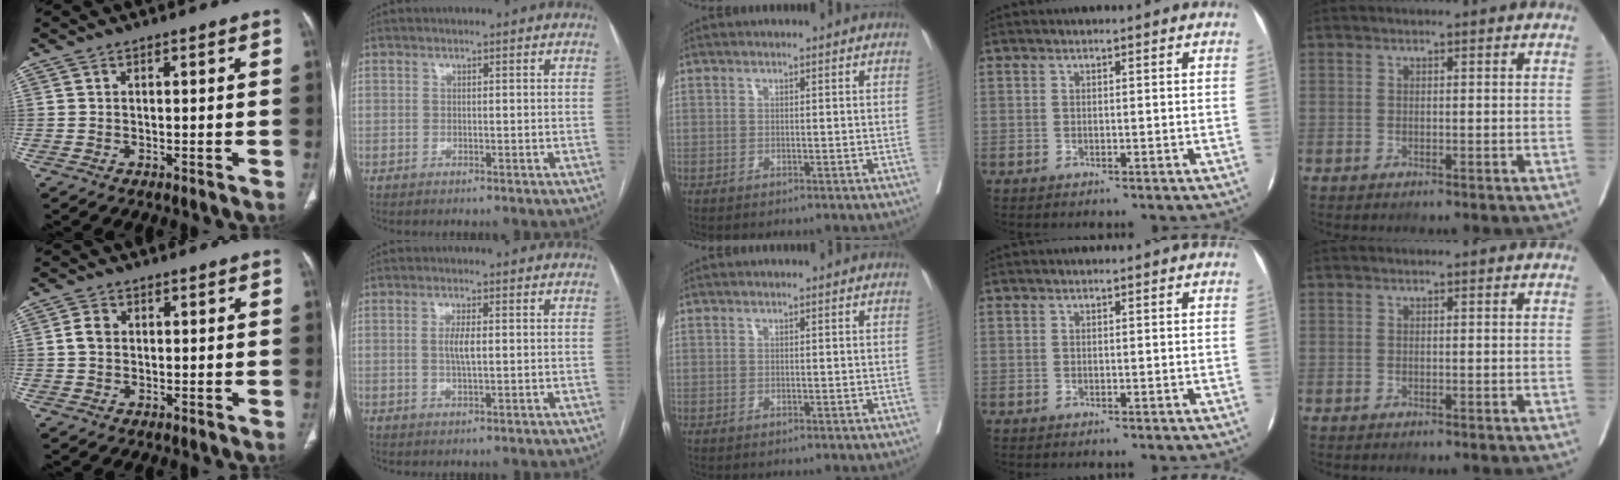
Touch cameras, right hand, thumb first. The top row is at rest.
{"thumb": {"total": 2.9, "force": [0.3, 2.3, 1.7], "torque": [-0.031, 0.007, 0.004]}, "index": {"total": 3.1, "force": [0.2, 0.5, 3.0], "torque": [-0.060, -0.002, 0.005]}}